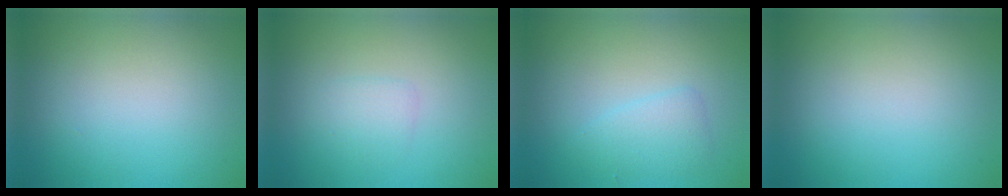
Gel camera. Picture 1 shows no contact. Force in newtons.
{"total": 1.3, "press": 1.2, "slide": 0.0}
{"total": 2.1, "press": 2.1, "slide": 0.1}
{"total": 0.0}